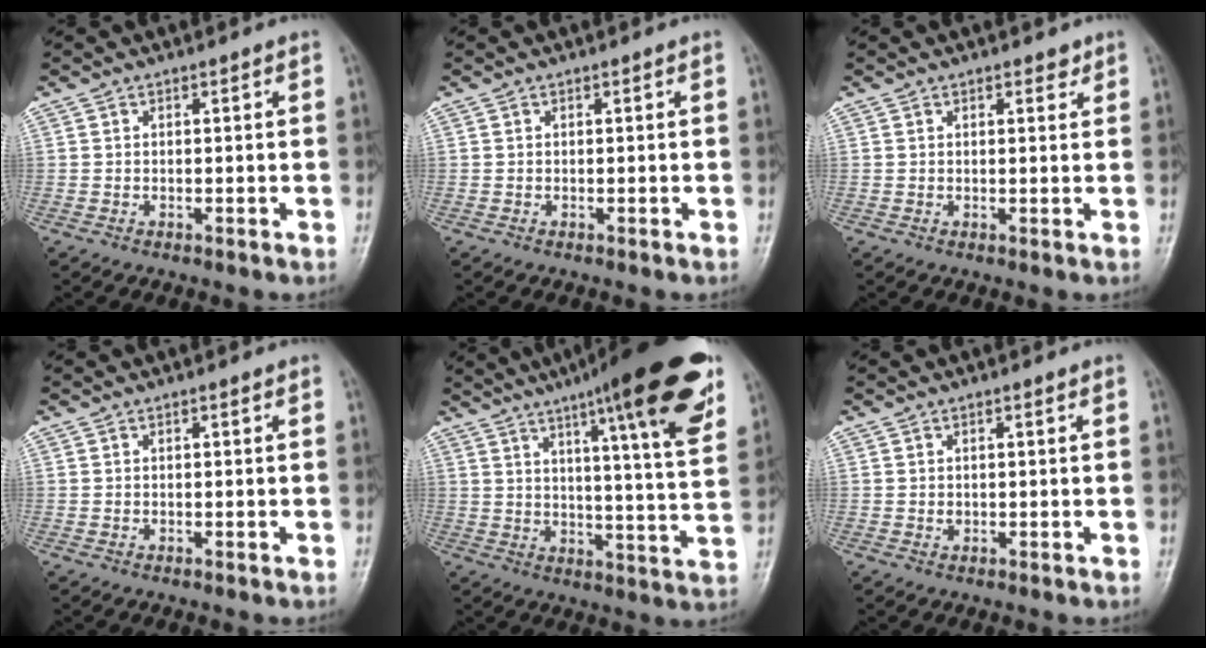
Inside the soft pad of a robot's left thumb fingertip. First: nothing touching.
{"total": 0.0}
{"total": 1.7, "force": [1.2, 0.9, 0.8], "torque": [0.001, -0.005, 0.012]}
{"total": 0.0}
{"total": 23.0, "force": [13.4, 3.4, 18.4], "torque": [-0.248, -0.037, 0.181]}
{"total": 1.0, "force": [0.4, 0.7, 0.6], "torque": [-0.005, -0.001, 0.008]}